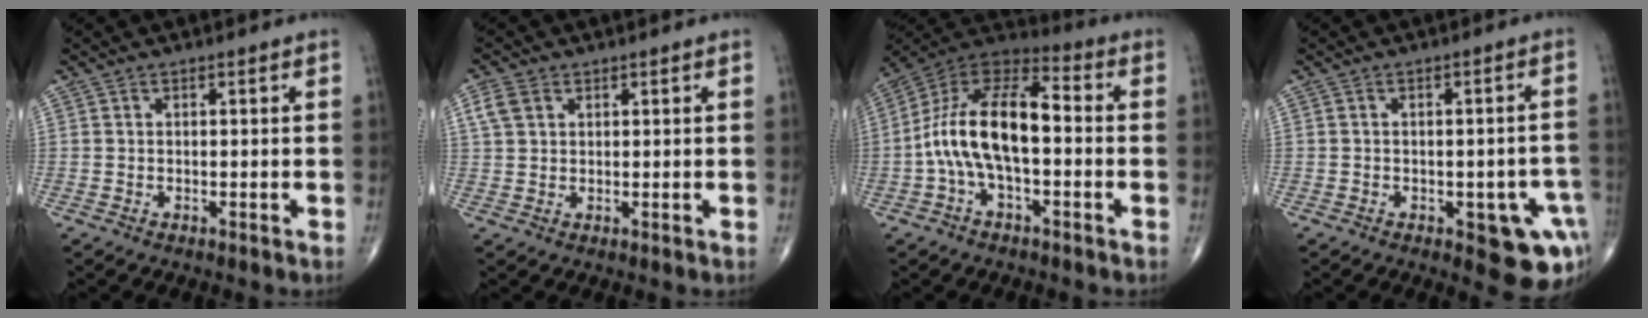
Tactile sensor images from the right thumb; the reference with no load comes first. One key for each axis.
{"total": 3.6, "fx": 1.6, "fy": 2.6, "fz": 1.9, "tx": -0.038, "ty": 0.005, "tz": 0.036}
{"total": 16.1, "fx": -1.7, "fy": 7.9, "fz": 13.9, "tx": -0.257, "ty": 0.048, "tz": -0.041}
{"total": 10.6, "fx": -4.0, "fy": 4.5, "fz": 8.7, "tx": -0.073, "ty": 0.016, "tz": -0.040}